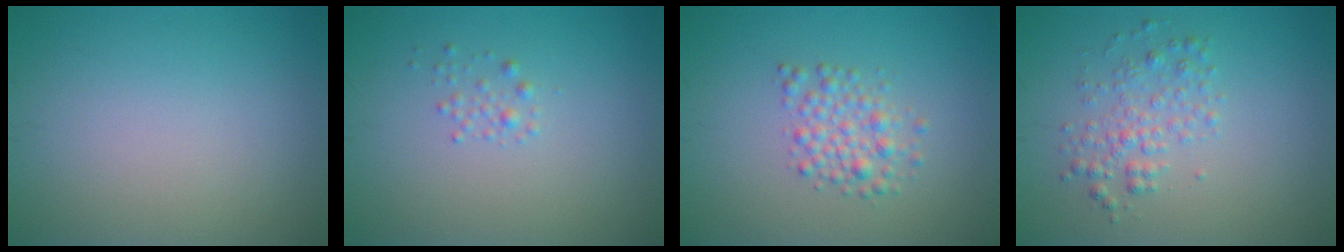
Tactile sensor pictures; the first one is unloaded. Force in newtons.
{"total": 0.9, "press": 0.9, "slide": 0.0}
{"total": 2.5, "press": 2.5, "slide": 0.0}
{"total": 2.4, "press": 2.4, "slide": 0.1}